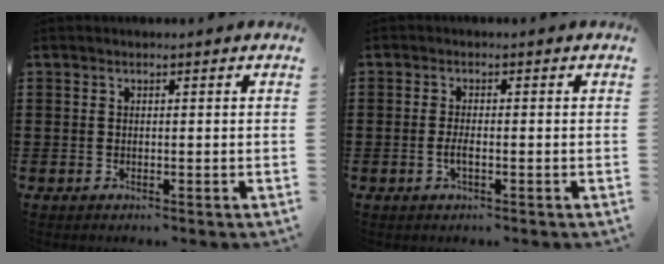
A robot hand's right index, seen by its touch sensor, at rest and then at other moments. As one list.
[{"total": 2.0, "force": [-0.6, 0.4, 1.8], "torque": [-0.041, -0.002, -0.014]}]